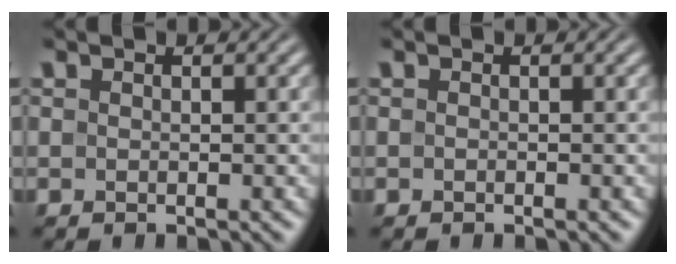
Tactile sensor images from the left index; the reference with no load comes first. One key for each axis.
{"total": 0.0}